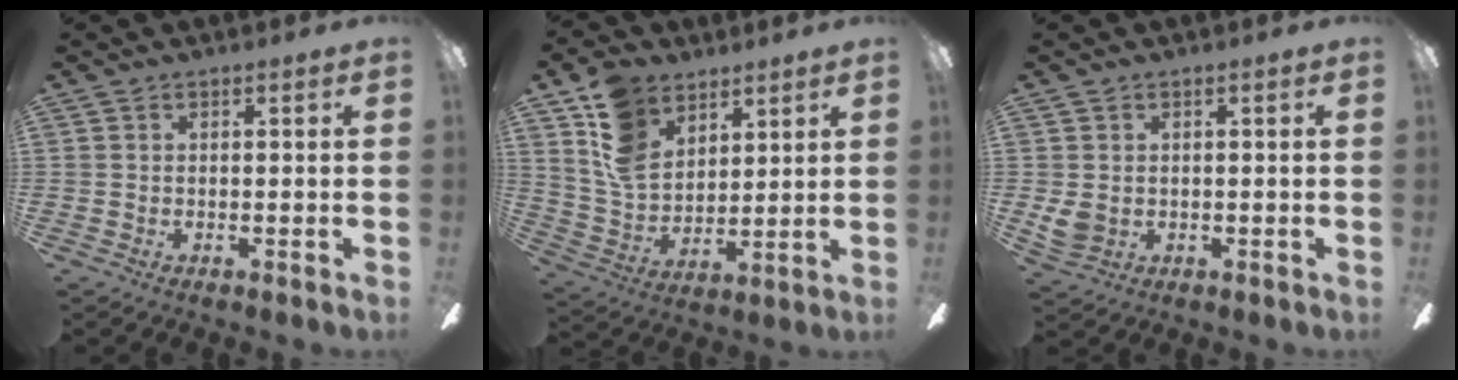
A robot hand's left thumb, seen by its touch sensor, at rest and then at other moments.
{"total": 13.4, "force": [8.4, 9.0, 5.4], "torque": [-0.123, -0.029, 0.171]}
{"total": 4.0, "force": [0.3, 3.6, 1.7], "torque": [-0.032, 0.001, 0.007]}